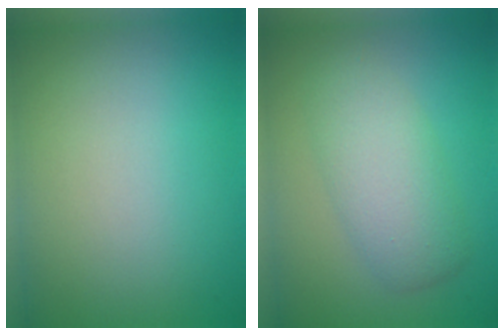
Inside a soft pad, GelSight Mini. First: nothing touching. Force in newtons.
{"total": 4.3, "press": 4.3, "slide": 0.2}